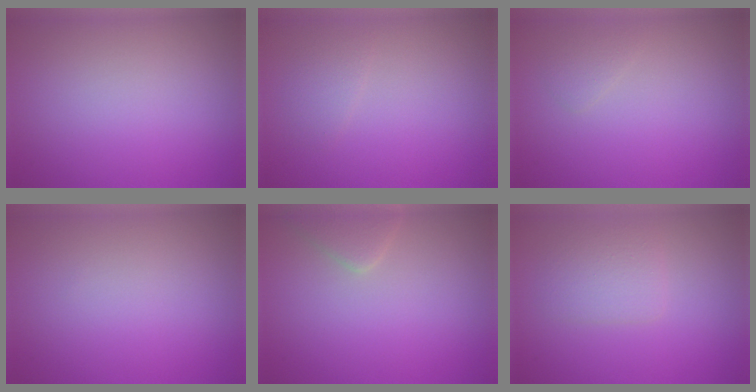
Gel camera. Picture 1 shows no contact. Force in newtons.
{"total": 1.2, "press": 1.2, "slide": 0.0}
{"total": 0.8, "press": 0.8, "slide": 0.0}
{"total": 0.0}
{"total": 1.9, "press": 1.9, "slide": 0.1}
{"total": 2.2, "press": 2.2, "slide": 0.1}